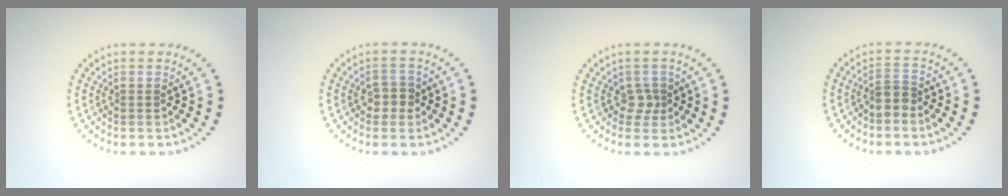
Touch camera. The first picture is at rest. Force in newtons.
{"total": 2.1, "press": 1.9, "slide": 0.7}
{"total": 1.4, "press": 1.1, "slide": 0.7}
{"total": 2.1, "press": 1.7, "slide": 1.2}